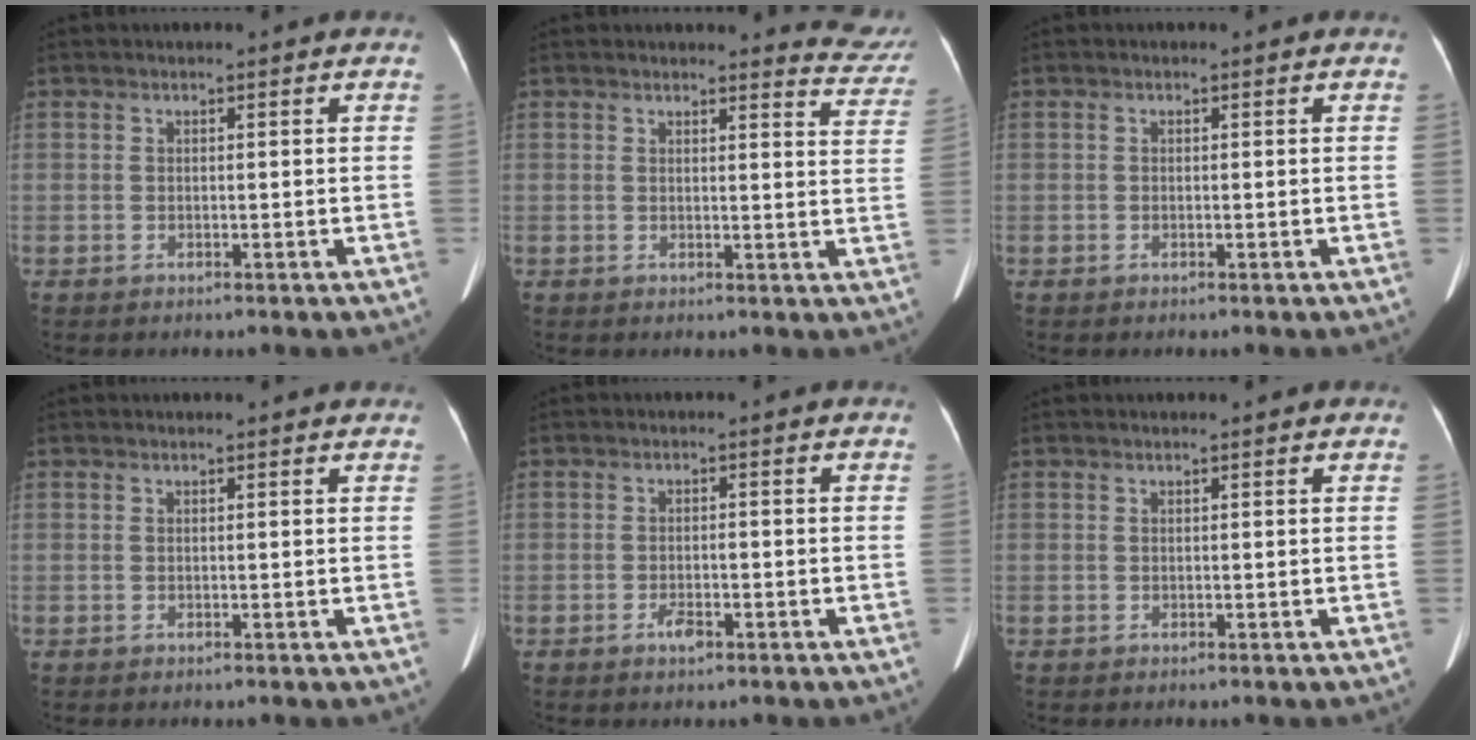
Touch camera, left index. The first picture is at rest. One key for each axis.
{"total": 6.4, "fx": 6.3, "fy": 0.8, "fz": -0.4, "tx": 0.022, "ty": -0.051, "tz": 0.039}
{"total": 0.0}
{"total": 1.4, "fx": 1.4, "fy": 0.3, "fz": 0.1, "tx": -0.014, "ty": 0.003, "tz": 0.009}
{"total": 1.9, "fx": -1.2, "fy": 0.7, "fz": 1.4, "tx": -0.024, "ty": -0.002, "tz": -0.017}
{"total": 0.8, "fx": 0.7, "fy": 0.4, "fz": 0.1, "tx": -0.010, "ty": 0.007, "tz": 0.007}